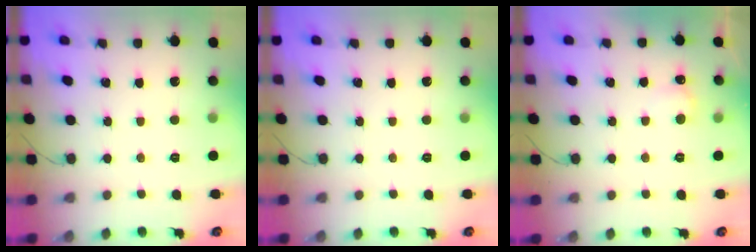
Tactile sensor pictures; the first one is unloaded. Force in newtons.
{"total": 0.0}
{"total": 3.5, "press": 3.4, "slide": 1.0}